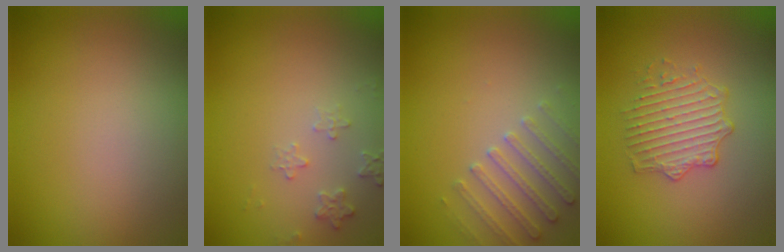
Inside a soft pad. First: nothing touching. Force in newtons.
{"total": 1.6, "press": 1.6, "slide": 0.4}
{"total": 2.6, "press": 2.6, "slide": 0.6}
{"total": 2.6, "press": 2.0, "slide": 1.6}